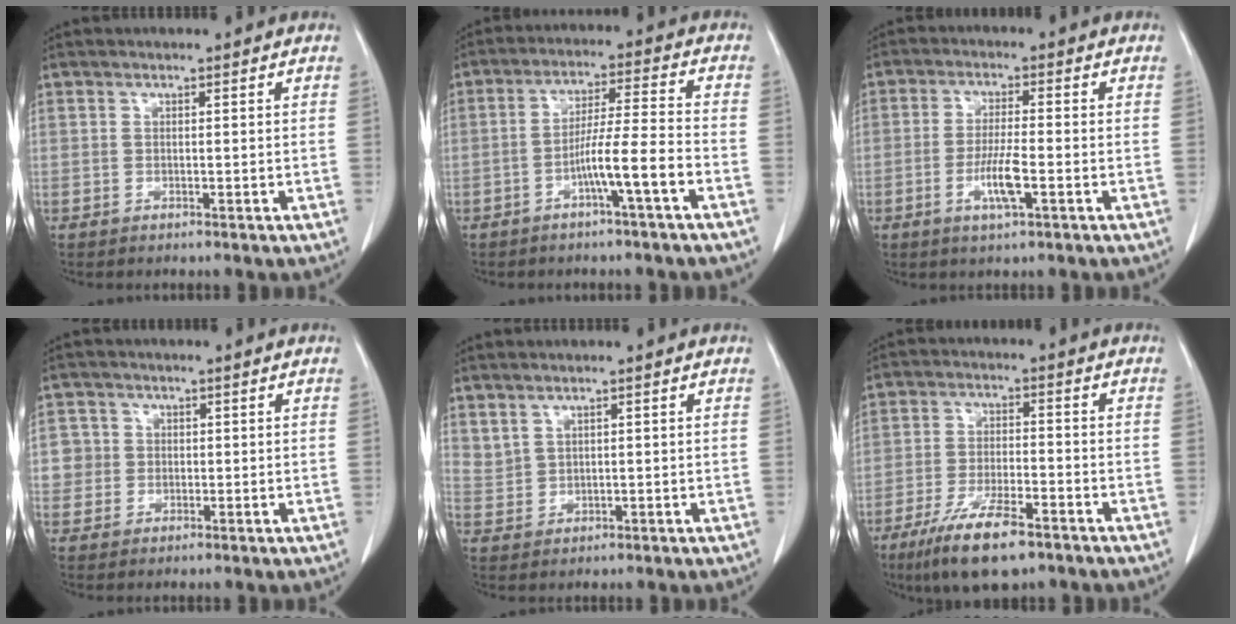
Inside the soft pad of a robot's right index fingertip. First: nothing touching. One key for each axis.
{"total": 7.7, "fx": -3.5, "fy": -0.6, "fz": 6.9, "tx": -0.123, "ty": 0.012, "tz": -0.061}
{"total": 5.6, "fx": -2.0, "fy": 0.6, "fz": 5.2, "tx": -0.102, "ty": -0.007, "tz": -0.036}
{"total": 3.4, "fx": 0.2, "fy": 3.4, "fz": 0.0, "tx": 0.016, "ty": 0.009, "tz": 0.003}
{"total": 2.4, "fx": 2.0, "fy": 1.2, "fz": 0.6, "tx": -0.010, "ty": -0.003, "tz": 0.046}
{"total": 10.9, "fx": -7.1, "fy": 2.5, "fz": 7.9, "tx": -0.147, "ty": -0.020, "tz": -0.121}